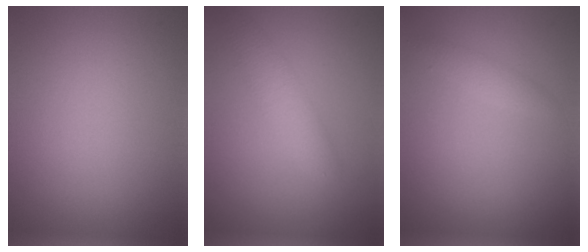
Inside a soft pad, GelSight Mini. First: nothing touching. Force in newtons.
{"total": 2.5, "press": 2.5, "slide": 0.0}
{"total": 1.1, "press": 1.1, "slide": 0.0}